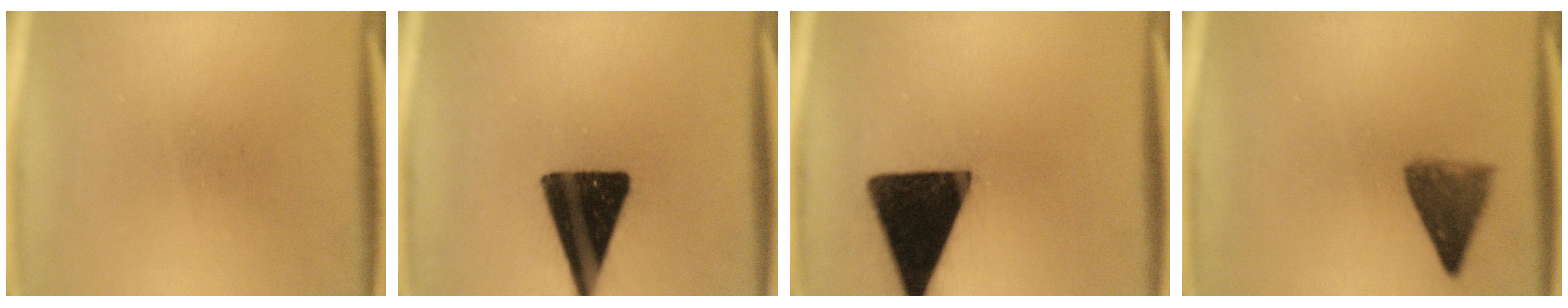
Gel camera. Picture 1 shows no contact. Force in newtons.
{"total": 18.0}
{"total": 19.2}
{"total": 5.4}